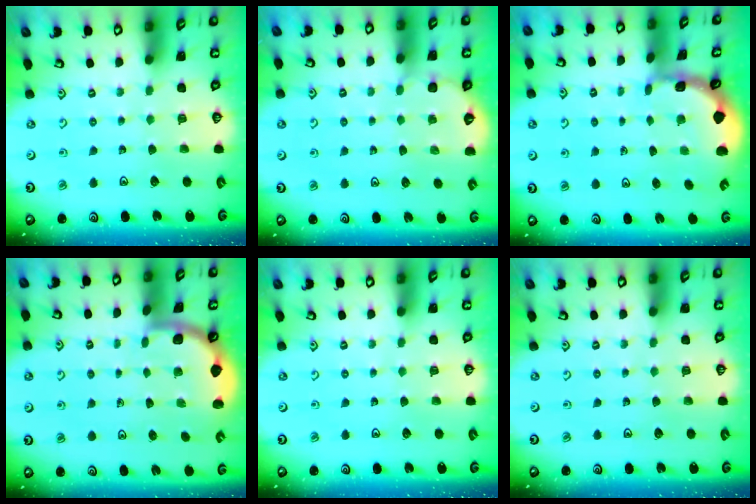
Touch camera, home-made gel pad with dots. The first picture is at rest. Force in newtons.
{"total": 3.3, "press": 3.2, "slide": 0.3}
{"total": 1.5, "press": 1.5, "slide": 0.1}
{"total": 1.7, "press": 1.7, "slide": 0.0}
{"total": 0.0}
{"total": 0.0}